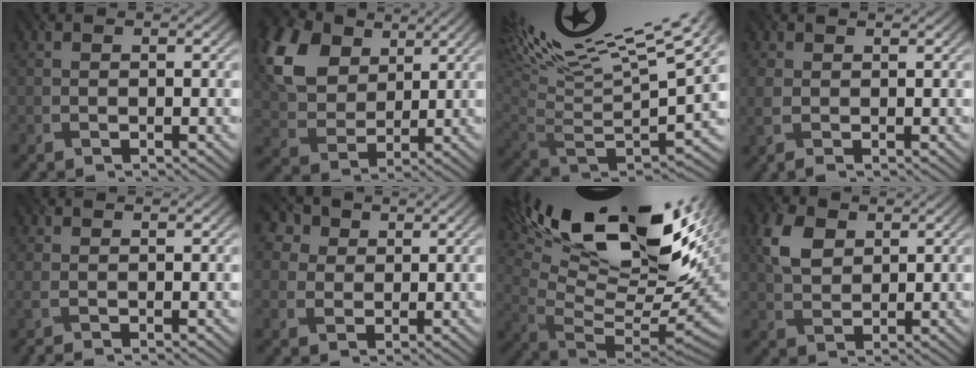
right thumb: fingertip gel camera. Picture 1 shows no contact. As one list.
[{"total": 13.0, "force": [5.7, 8.8, 7.8], "torque": [-0.208, 0.025, 0.097]}, {"total": 18.5, "force": [10.5, 6.0, 14.0], "torque": [-0.277, 0.037, 0.188]}, {"total": 1.6, "force": [0.4, 0.7, 1.4], "torque": [-0.040, 0.000, 0.005]}, {"total": 1.3, "force": [0.5, 0.2, 1.2], "torque": [-0.025, 0.002, 0.005]}, {"total": 7.7, "force": [4.5, 5.2, 3.6], "torque": [-0.140, 0.012, 0.084]}, {"total": 21.4, "force": [10.6, 8.2, 16.7], "torque": [-0.268, 0.031, 0.189]}, {"total": 5.6, "force": [2.4, 3.6, 3.5], "torque": [-0.085, 0.003, 0.045]}]